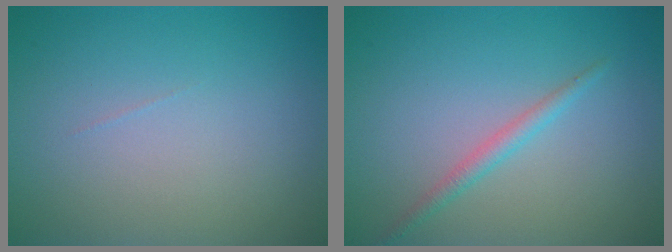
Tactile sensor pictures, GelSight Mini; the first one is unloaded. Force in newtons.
{"total": 1.5, "press": 1.5, "slide": 0.0}